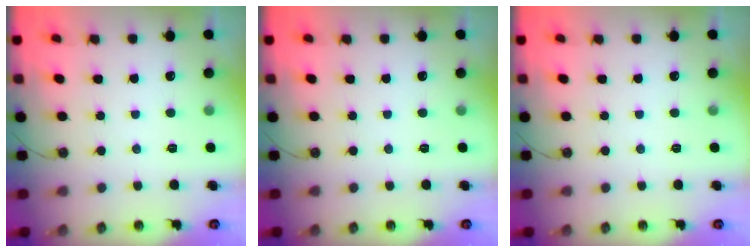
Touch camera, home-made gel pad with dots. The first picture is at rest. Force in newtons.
{"total": 0.0}
{"total": 0.0}